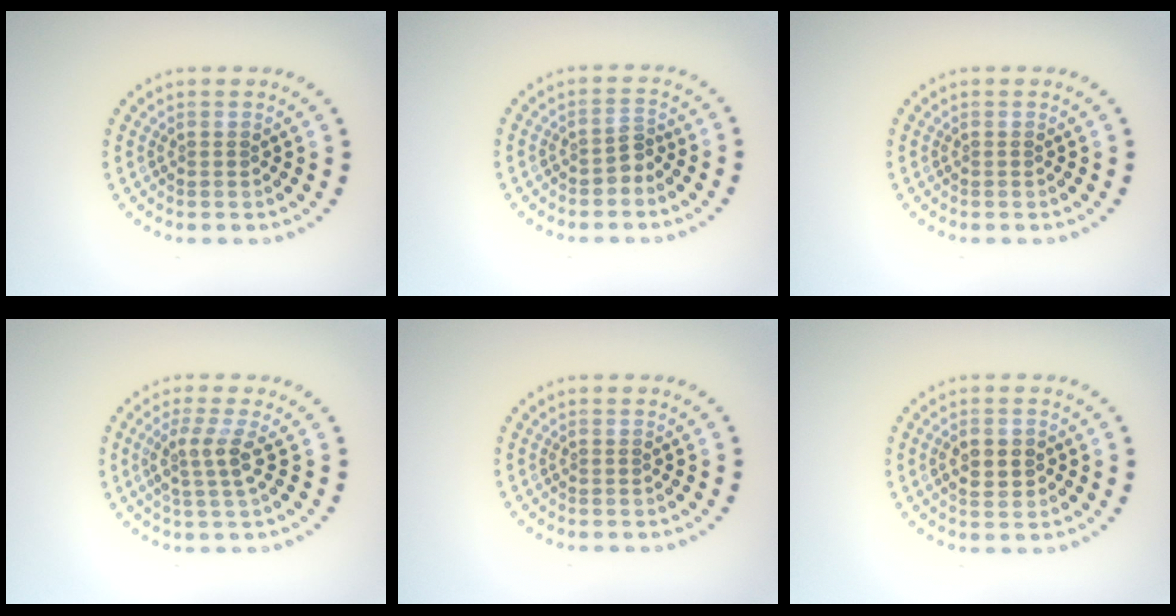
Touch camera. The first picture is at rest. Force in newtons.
{"total": 1.4, "press": 1.2, "slide": 0.7}
{"total": 0.0}
{"total": 2.7, "press": 2.0, "slide": 1.8}
{"total": 0.0}
{"total": 2.8, "press": 2.8, "slide": 0.2}